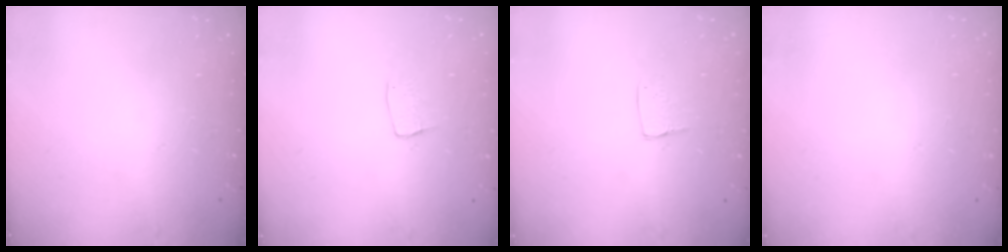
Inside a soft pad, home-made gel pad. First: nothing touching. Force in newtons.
{"total": 5.9, "press": 5.9, "slide": 0.3}
{"total": 5.2, "press": 5.2, "slide": 0.4}
{"total": 0.0}